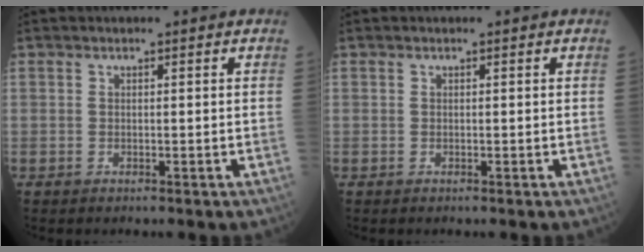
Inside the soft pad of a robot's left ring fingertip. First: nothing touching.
{"total": 0.0}